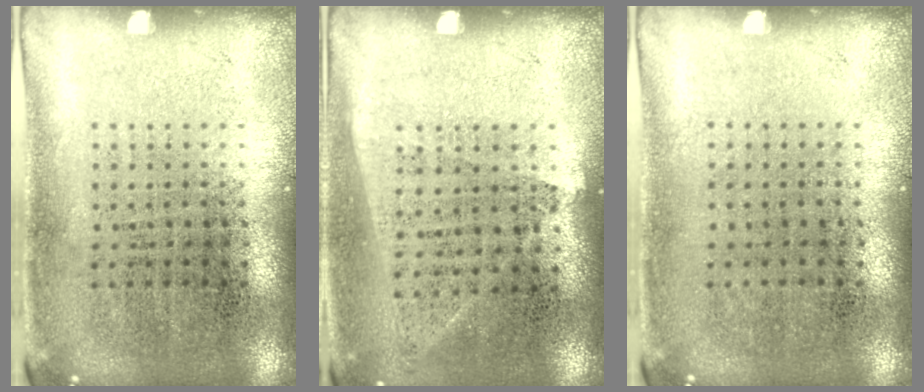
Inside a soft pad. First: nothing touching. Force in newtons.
{"total": 1.0, "press": 0.8, "slide": 0.5}
{"total": 0.0}